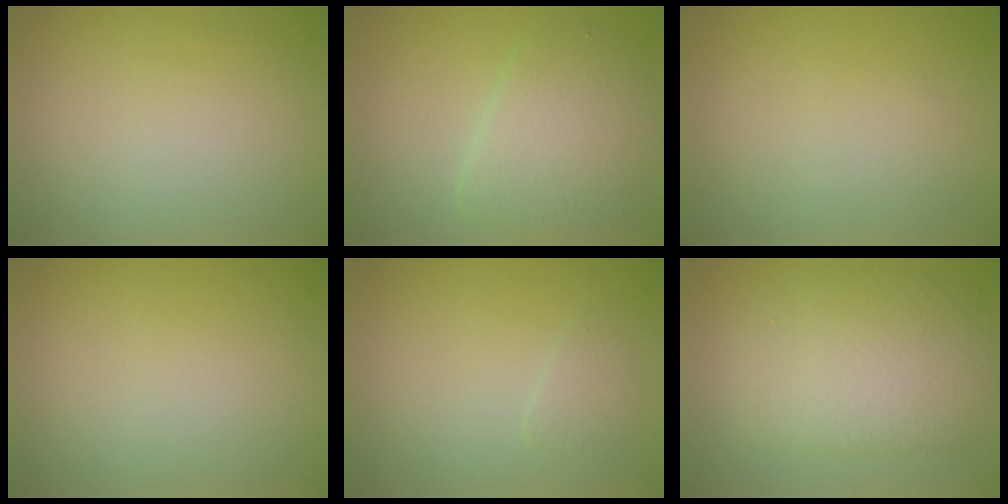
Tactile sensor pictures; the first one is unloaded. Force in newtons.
{"total": 5.0, "press": 5.0, "slide": 0.1}
{"total": 0.0}
{"total": 0.0}
{"total": 1.0, "press": 1.0, "slide": 0.0}
{"total": 6.1, "press": 6.1, "slide": 0.2}